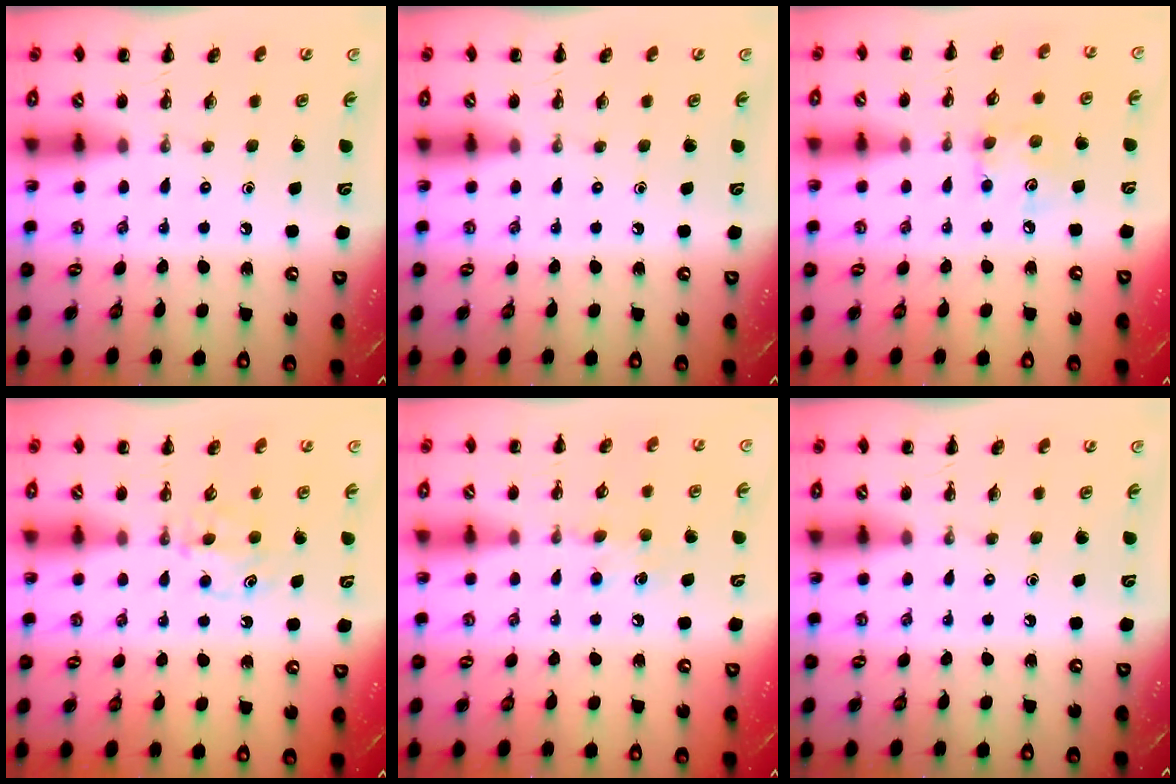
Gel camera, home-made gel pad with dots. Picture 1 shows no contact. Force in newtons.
{"total": 0.0}
{"total": 5.8, "press": 5.7, "slide": 1.0}
{"total": 5.0, "press": 4.7, "slide": 1.6}
{"total": 6.6, "press": 6.3, "slide": 1.7}
{"total": 0.0}